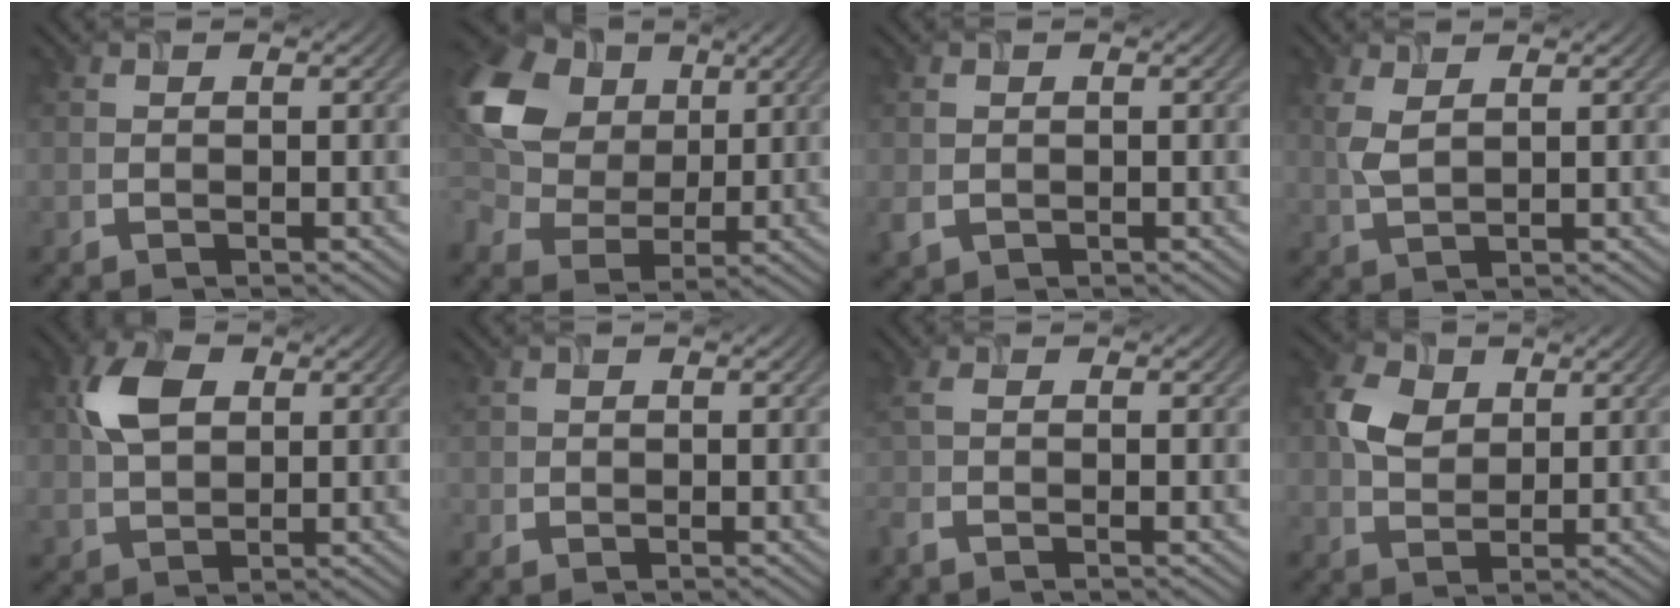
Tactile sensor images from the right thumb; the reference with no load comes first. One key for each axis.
{"total": 14.8, "fx": 4.8, "fy": 11.1, "fz": 8.5, "tx": -0.227, "ty": 0.036, "tz": 0.085}
{"total": 1.8, "fx": -0.2, "fy": 1.6, "fz": 0.8, "tx": -0.021, "ty": -0.006, "tz": -0.003}
{"total": 3.0, "fx": 1.3, "fy": 1.3, "fz": 2.4, "tx": -0.069, "ty": 0.005, "tz": 0.029}
{"total": 6.6, "fx": 2.0, "fy": 4.3, "fz": 4.6, "tx": -0.108, "ty": 0.009, "tz": 0.036}
{"total": 0.8, "fx": 0.3, "fy": 0.7, "fz": 0.0, "tx": 0.004, "ty": -0.001, "tz": 0.003}
{"total": 2.4, "fx": -0.7, "fy": 0.5, "fz": 2.3, "tx": -0.068, "ty": -0.005, "tz": -0.026}
{"total": 5.1, "fx": 1.7, "fy": 3.7, "fz": 3.1, "tx": -0.074, "ty": 0.006, "tz": 0.031}